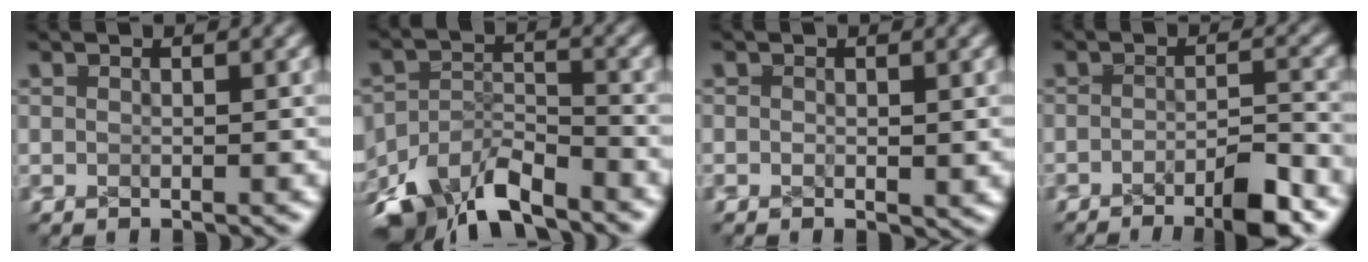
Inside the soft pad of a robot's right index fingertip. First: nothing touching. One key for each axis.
{"total": 8.4, "fx": -7.1, "fy": 3.5, "fz": 3.0, "tx": -0.037, "ty": -0.024, "tz": -0.115}
{"total": 0.7, "fx": -0.2, "fy": 0.4, "fz": 0.5, "tx": -0.008, "ty": -0.006, "tz": -0.003}
{"total": 5.8, "fx": -4.8, "fy": 2.4, "fz": 2.2, "tx": -0.008, "ty": 0.002, "tz": -0.087}